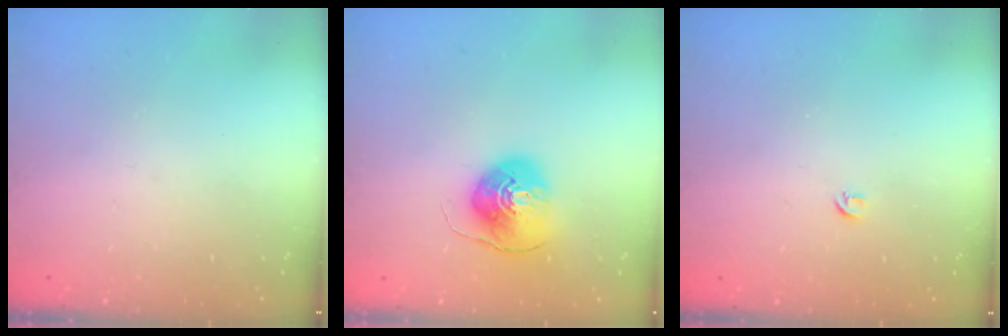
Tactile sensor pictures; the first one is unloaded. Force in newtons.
{"total": 9.8, "press": 9.7, "slide": 1.4}
{"total": 3.4, "press": 3.3, "slide": 0.6}